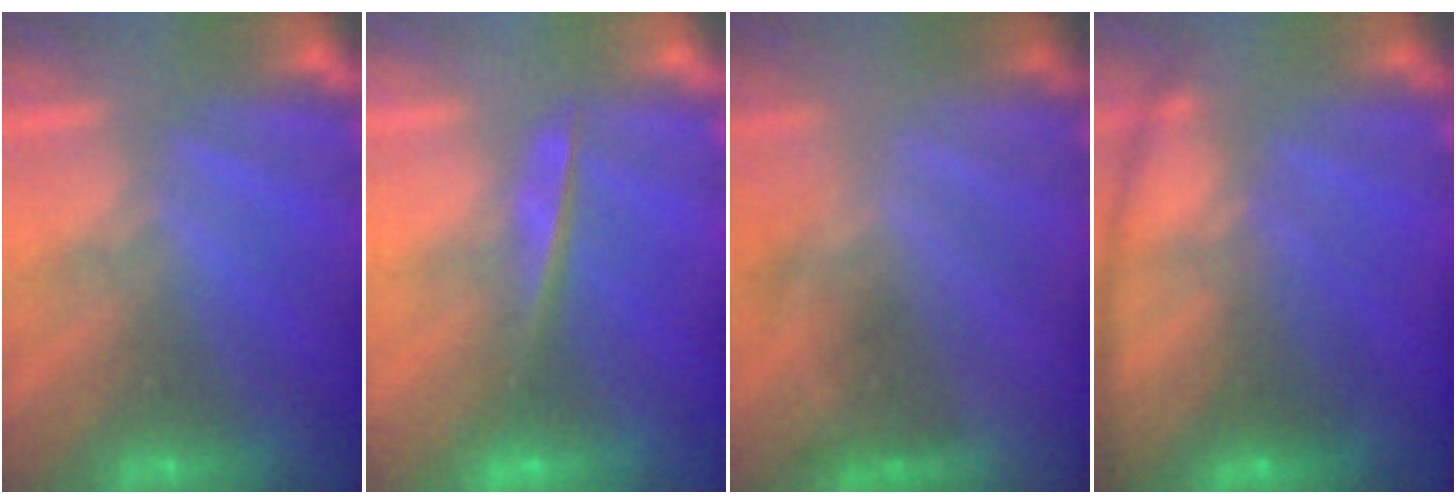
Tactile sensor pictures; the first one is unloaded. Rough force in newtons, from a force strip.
{"total": 4.6}
{"total": 2.3}
{"total": 5.8}